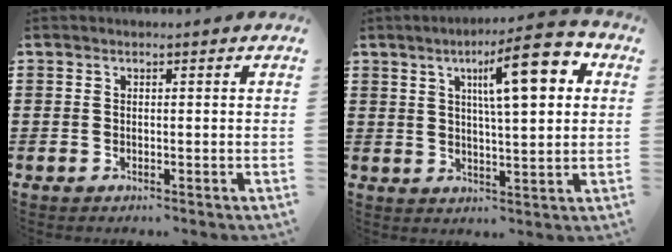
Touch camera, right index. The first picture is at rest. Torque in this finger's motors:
{"motor_torque": [2.02, 0.11, 0.73, 0.20]}